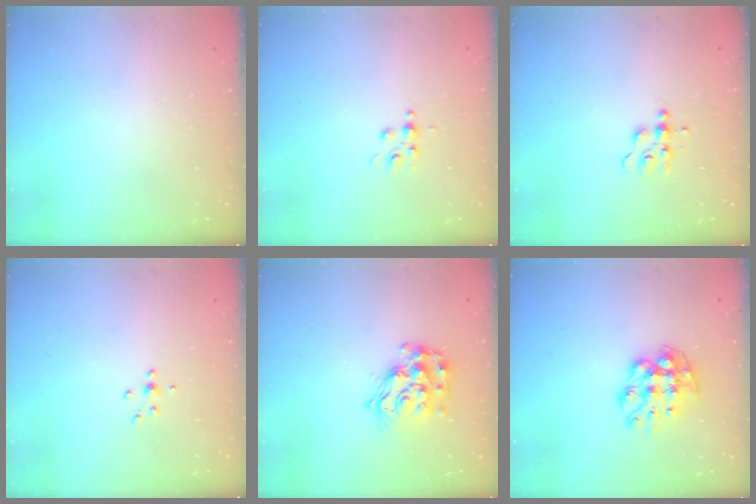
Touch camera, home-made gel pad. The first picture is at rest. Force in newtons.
{"total": 4.0, "press": 4.0, "slide": 0.6}
{"total": 5.3, "press": 5.2, "slide": 0.6}
{"total": 4.6, "press": 4.4, "slide": 1.2}
{"total": 12.9, "press": 12.8, "slide": 1.0}
{"total": 9.9, "press": 9.9, "slide": 0.7}